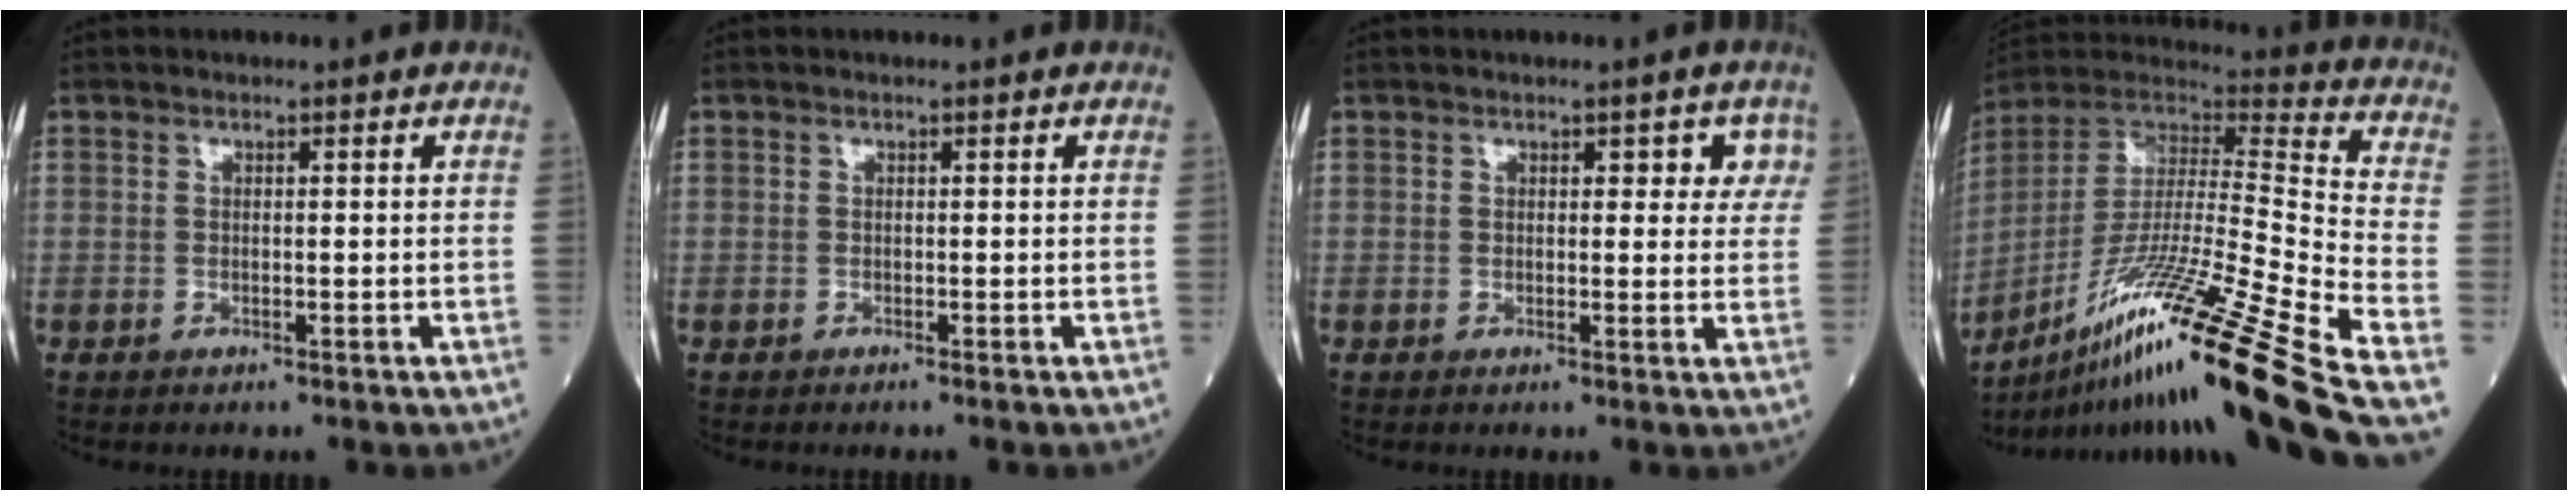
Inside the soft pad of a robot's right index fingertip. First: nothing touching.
{"total": 0.0}
{"total": 3.7, "force": [1.7, 2.1, 2.5], "torque": [-0.010, 0.008, 0.014]}
{"total": 29.9, "force": [-19.9, -1.6, 22.3], "torque": [-0.352, -0.030, -0.354]}